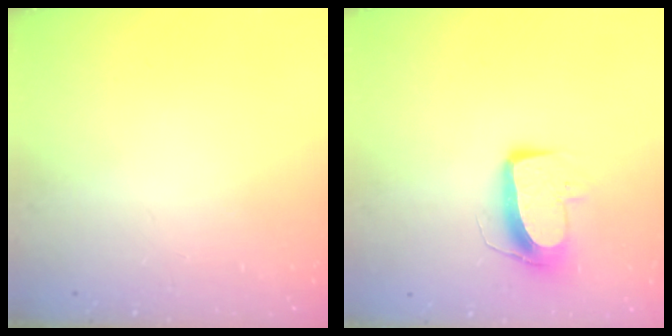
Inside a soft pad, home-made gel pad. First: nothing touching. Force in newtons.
{"total": 10.5, "press": 10.5, "slide": 0.4}